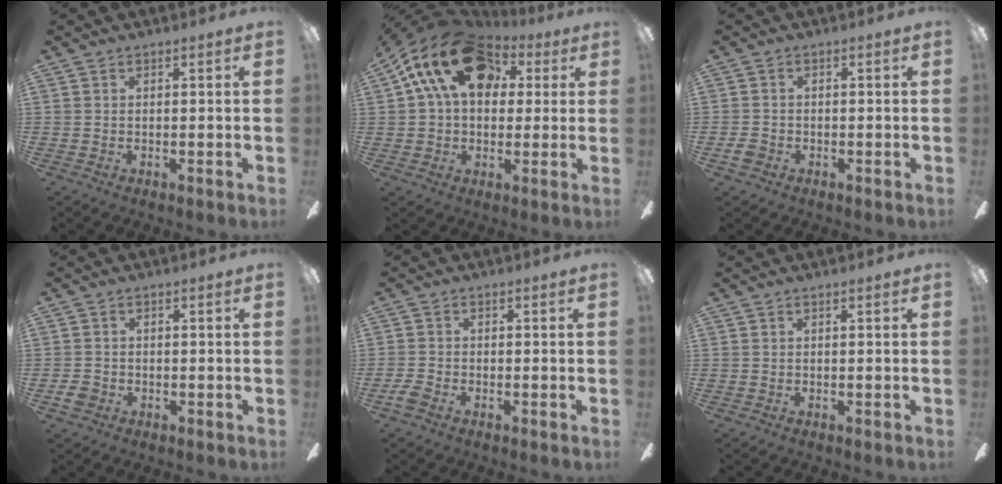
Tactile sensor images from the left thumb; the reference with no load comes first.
{"total": 18.1, "force": [7.2, 12.2, 11.3], "torque": [-0.198, -0.014, 0.129]}
{"total": 2.7, "force": [-1.2, 2.1, 1.3], "torque": [-0.026, 0.007, -0.024]}
{"total": 2.9, "force": [-1.2, 2.3, 1.2], "torque": [-0.025, 0.007, -0.024]}
{"total": 2.7, "force": [-1.6, 1.5, 1.5], "torque": [-0.034, 0.004, -0.031]}
{"total": 0.0}